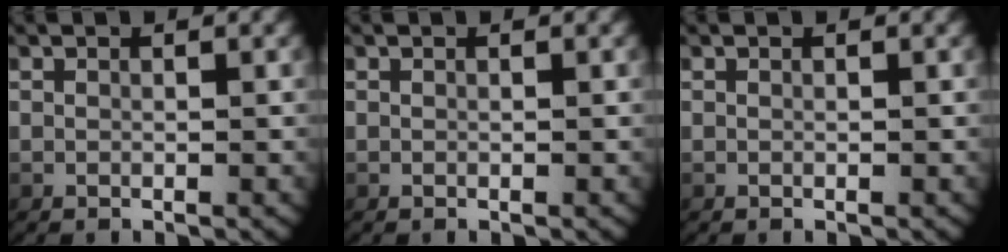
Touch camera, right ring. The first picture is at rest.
{"total": 0.0}
{"total": 0.0}